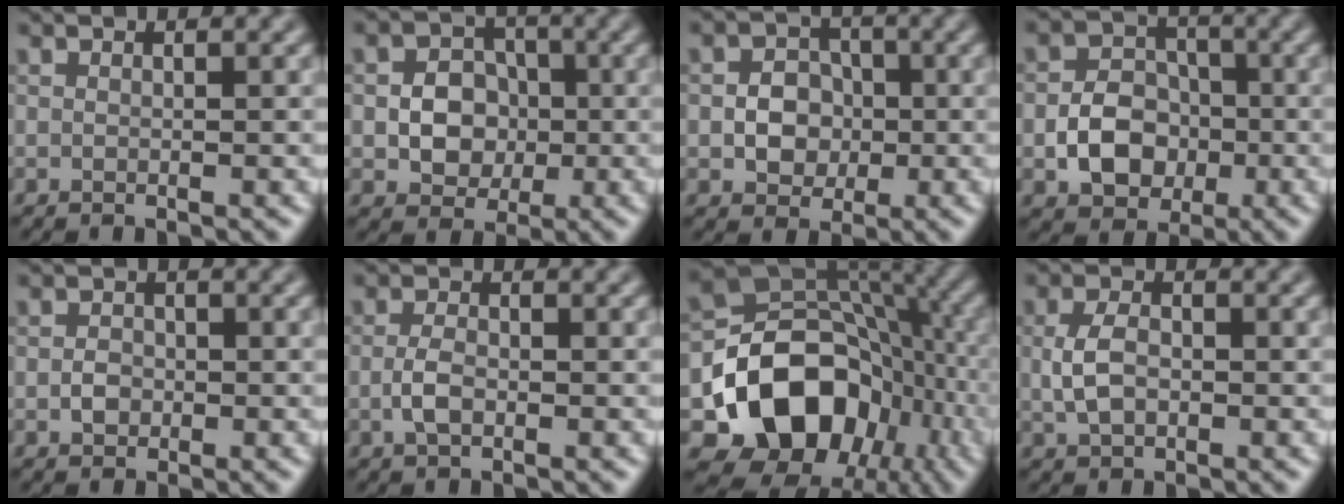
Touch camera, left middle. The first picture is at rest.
{"total": 4.4, "force": [-0.6, 3.6, 2.5], "torque": [-0.021, 0.000, -0.019]}
{"total": 3.4, "force": [-0.6, 2.8, 1.9], "torque": [-0.025, 0.002, -0.013]}
{"total": 4.9, "force": [-1.3, 3.8, 2.7], "torque": [-0.039, 0.001, -0.022]}
{"total": 1.4, "force": [-0.4, 1.1, 0.7], "torque": [-0.012, 0.001, -0.009]}
{"total": 2.0, "force": [-0.6, 1.1, 1.7], "torque": [-0.035, 0.001, -0.015]}
{"total": 12.5, "force": [-4.4, 9.8, 6.5], "torque": [-0.097, -0.002, -0.076]}
{"total": 3.0, "force": [-0.2, 2.0, 2.2], "torque": [-0.052, 0.000, -0.004]}